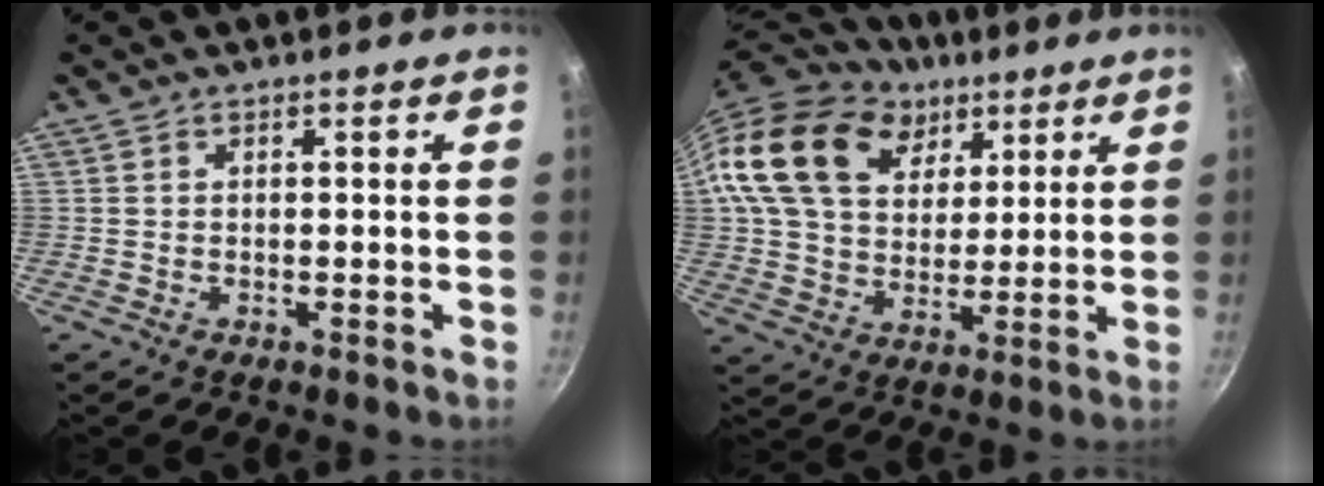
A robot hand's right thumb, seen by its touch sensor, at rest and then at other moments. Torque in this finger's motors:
{"motor_torque": [0.38, 4.24, 1.80, 0.30, 0.46]}